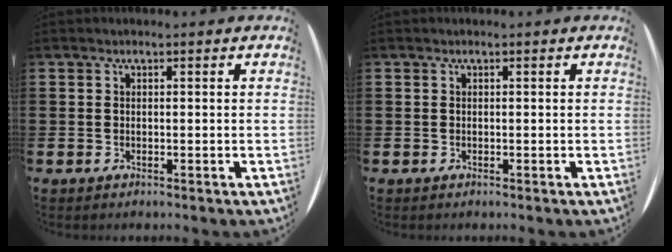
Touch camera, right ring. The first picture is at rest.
{"total": 0.0}